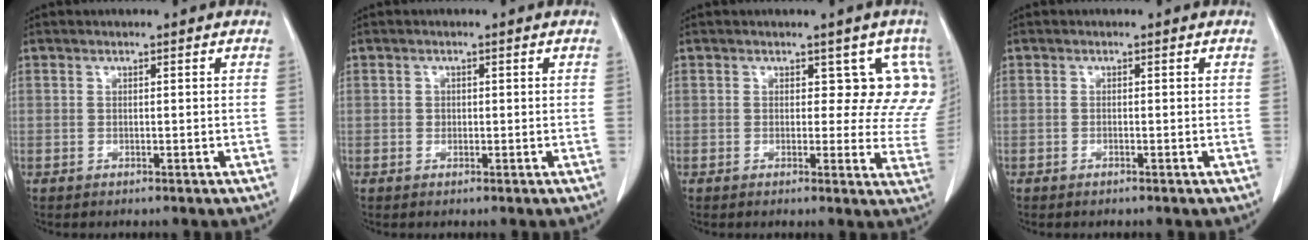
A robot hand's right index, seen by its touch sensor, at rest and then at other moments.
{"total": 0.9, "force": [0.1, 0.9, 0.3], "torque": [-0.002, 0.002, 0.000]}
{"total": 7.3, "force": [3.9, 4.5, 4.3], "torque": [-0.016, -0.004, 0.023]}
{"total": 0.0}